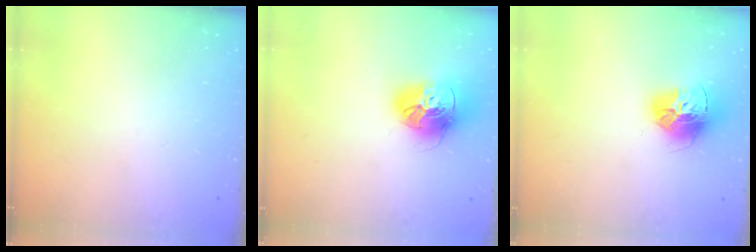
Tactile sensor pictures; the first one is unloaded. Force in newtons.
{"total": 17.1, "press": 17.0, "slide": 1.9}
{"total": 14.8, "press": 14.8, "slide": 1.6}